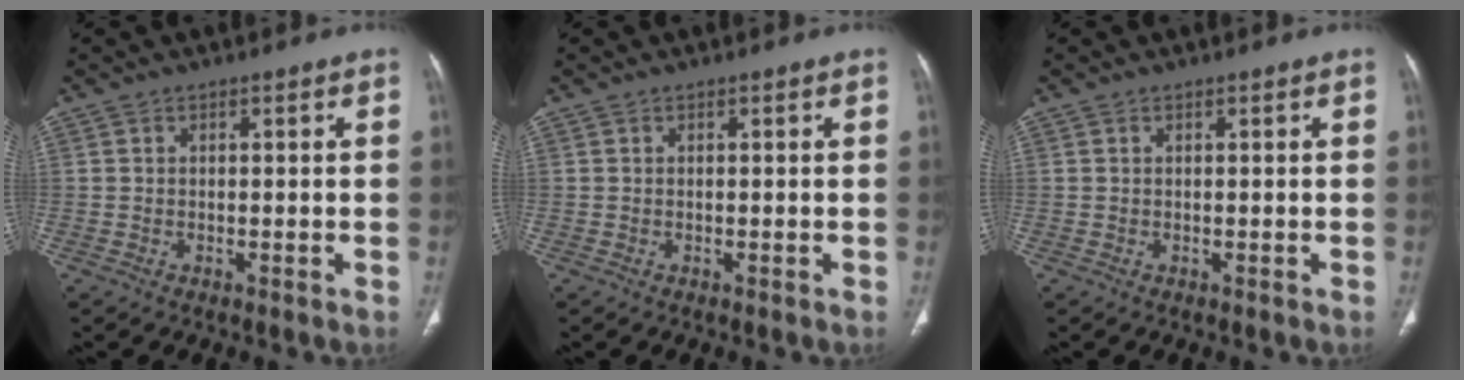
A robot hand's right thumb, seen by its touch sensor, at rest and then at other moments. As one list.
[{"total": 0.0}, {"total": 0.0}]